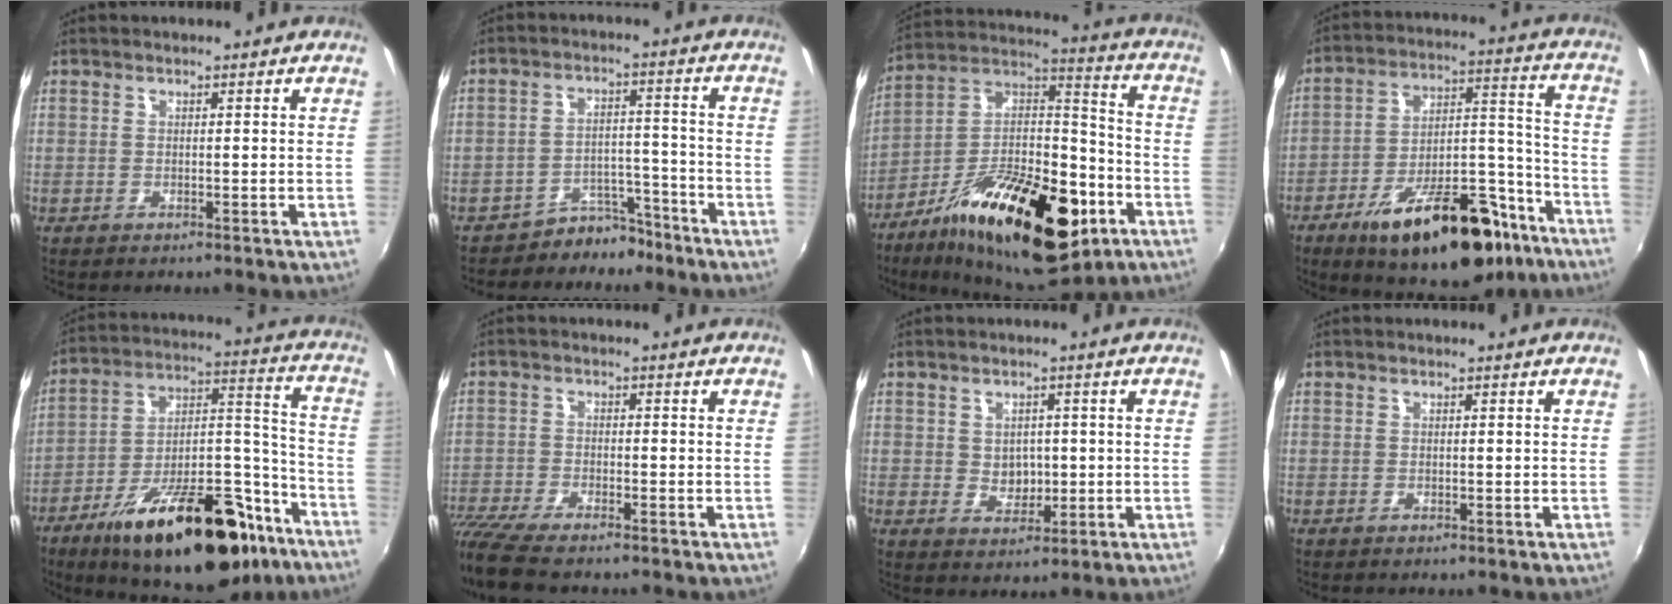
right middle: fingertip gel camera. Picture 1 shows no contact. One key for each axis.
{"total": 6.2, "fx": -5.3, "fy": 3.3, "fz": 0.3, "tx": -0.002, "ty": 0.030, "tz": -0.075}
{"total": 28.6, "fx": -13.7, "fy": 12.6, "fz": 21.7, "tx": -0.358, "ty": 0.004, "tz": -0.213}
{"total": 25.3, "fx": -16.2, "fy": 10.5, "fz": 16.3, "tx": -0.251, "ty": 0.026, "tz": -0.230}
{"total": 30.1, "fx": -19.0, "fy": 11.8, "fz": 20.2, "tx": -0.302, "ty": 0.022, "tz": -0.276}
{"total": 10.6, "fx": -8.9, "fy": 2.2, "fz": 5.3, "tx": -0.135, "ty": -0.039, "tz": -0.164}
{"total": 4.0, "fx": 0.0, "fy": 3.4, "fz": 2.2, "tx": -0.033, "ty": 0.001, "tz": 0.003}
{"total": 0.0}